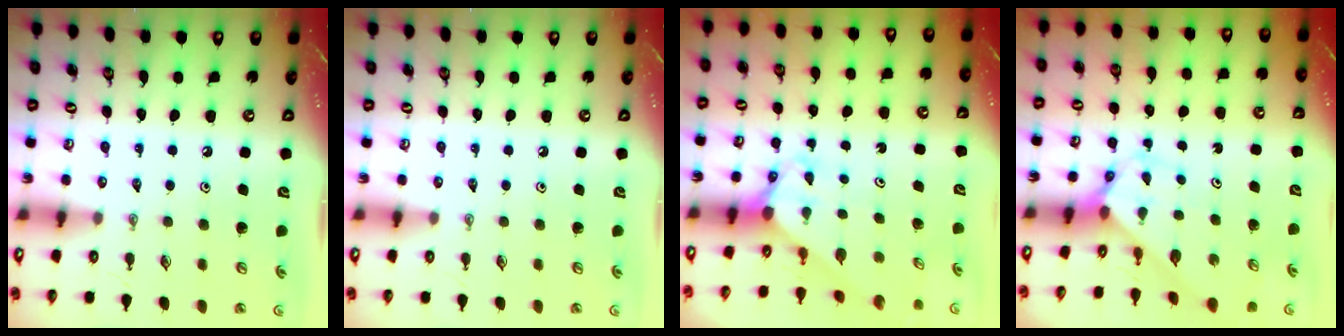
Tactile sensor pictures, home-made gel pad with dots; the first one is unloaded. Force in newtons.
{"total": 0.0}
{"total": 3.1, "press": 3.1, "slide": 0.2}
{"total": 2.7, "press": 2.7, "slide": 0.2}